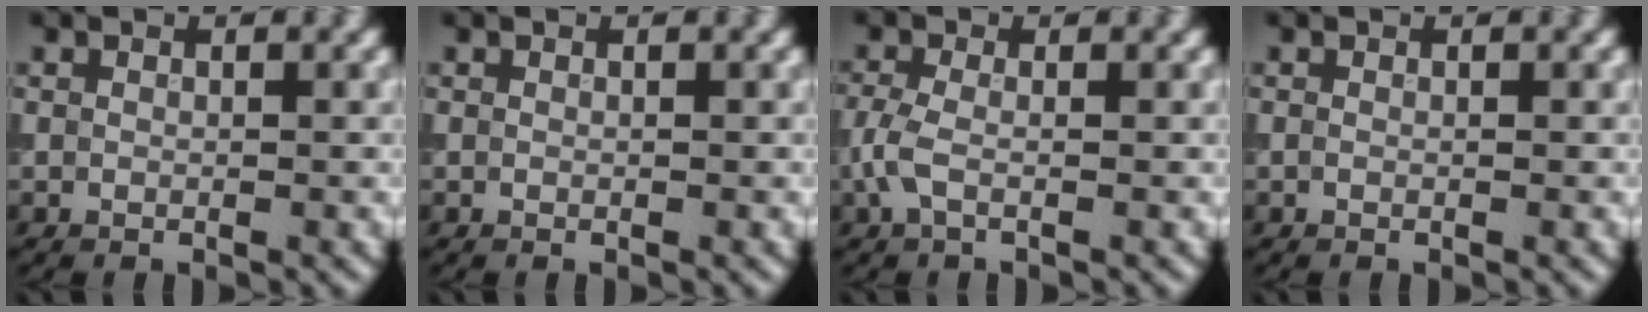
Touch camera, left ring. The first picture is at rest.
{"total": 0.0}
{"total": 2.1, "force": [-0.7, 0.9, 1.8], "torque": [-0.047, 0.003, -0.022]}
{"total": 0.0}